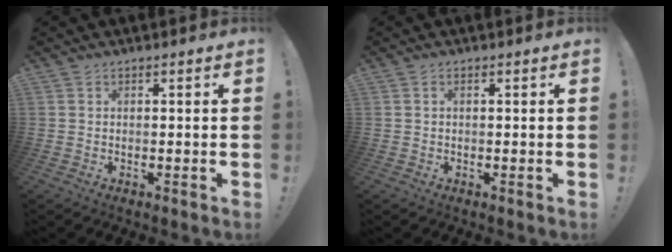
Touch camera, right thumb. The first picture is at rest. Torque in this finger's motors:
{"motor_torque": [-0.07, -0.11, -0.08, 0.05, 0.05]}